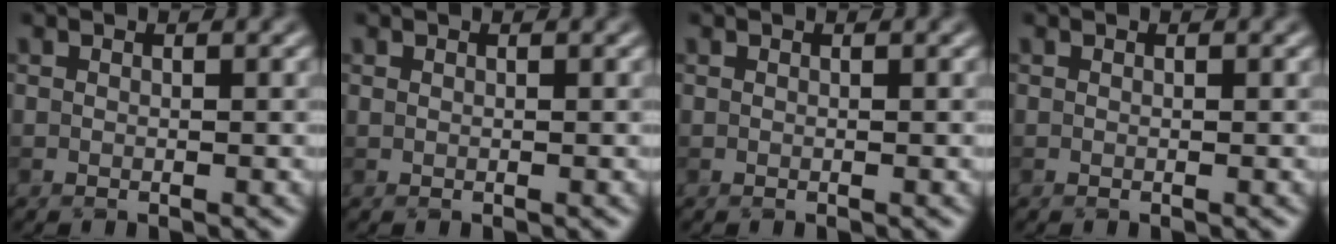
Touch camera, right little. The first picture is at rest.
{"total": 0.0}
{"total": 0.0}
{"total": 0.0}